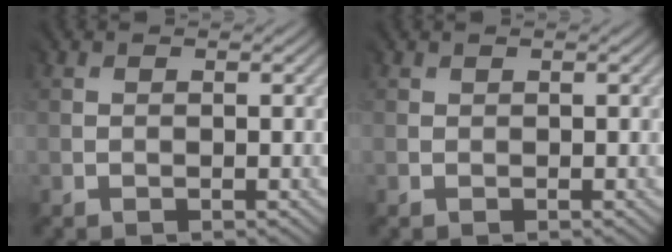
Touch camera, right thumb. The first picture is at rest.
{"total": 0.0}